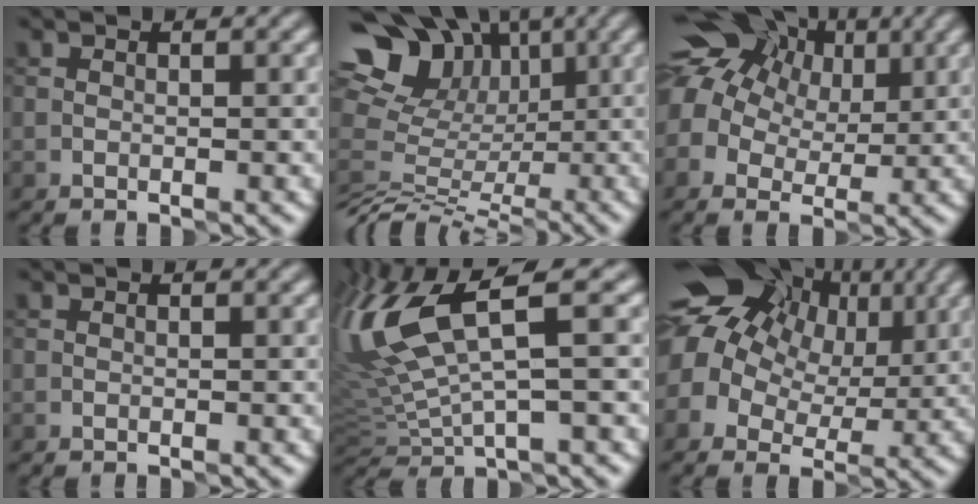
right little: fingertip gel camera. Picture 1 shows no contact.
{"total": 13.1, "force": [1.9, 11.1, 6.8], "torque": [-0.154, 0.024, 0.041]}
{"total": 13.6, "force": [5.6, 10.2, 7.0], "torque": [-0.154, 0.057, 0.078]}
{"total": 0.0}
{"total": 9.7, "force": [3.4, 2.3, 8.8], "torque": [-0.197, 0.013, 0.066]}
{"total": 16.1, "force": [4.8, 12.2, 9.4], "torque": [-0.180, 0.035, 0.081]}